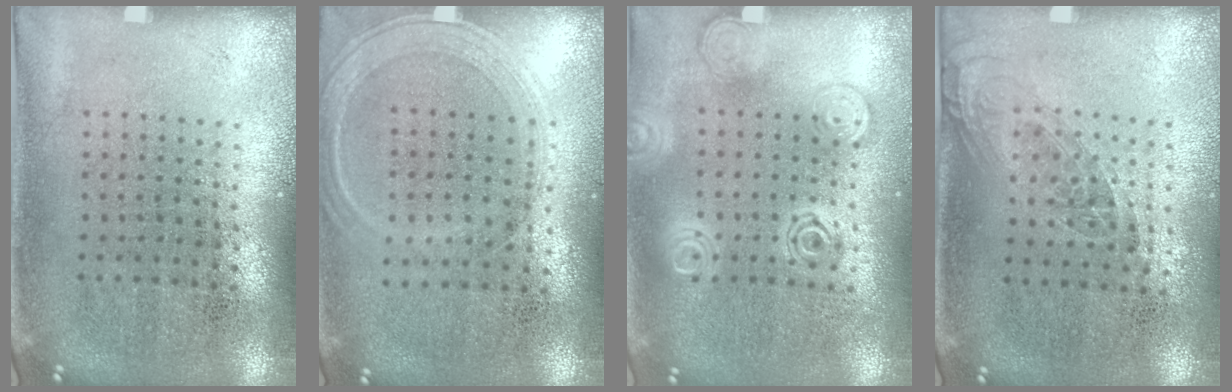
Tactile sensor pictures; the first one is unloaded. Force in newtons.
{"total": 0.6, "press": 0.5, "slide": 0.2}
{"total": 2.7, "press": 2.7, "slide": 0.4}
{"total": 1.1, "press": 0.9, "slide": 0.5}